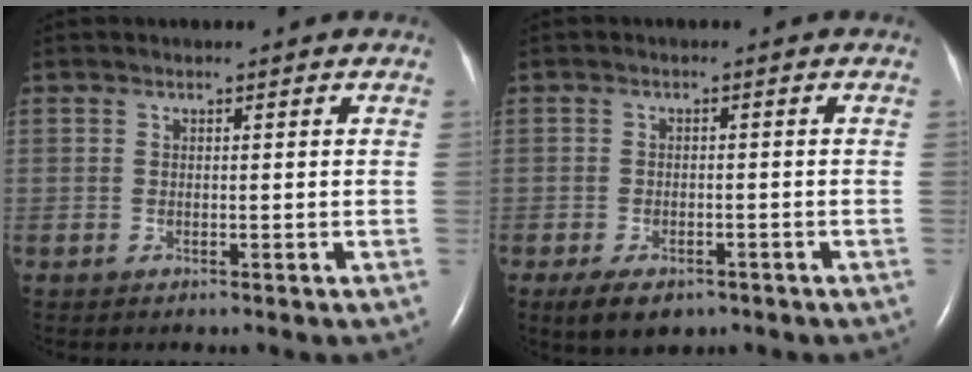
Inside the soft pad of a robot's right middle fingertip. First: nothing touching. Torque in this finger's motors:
{"motor_torque": [0.40, -0.38, 0.03, 0.04]}